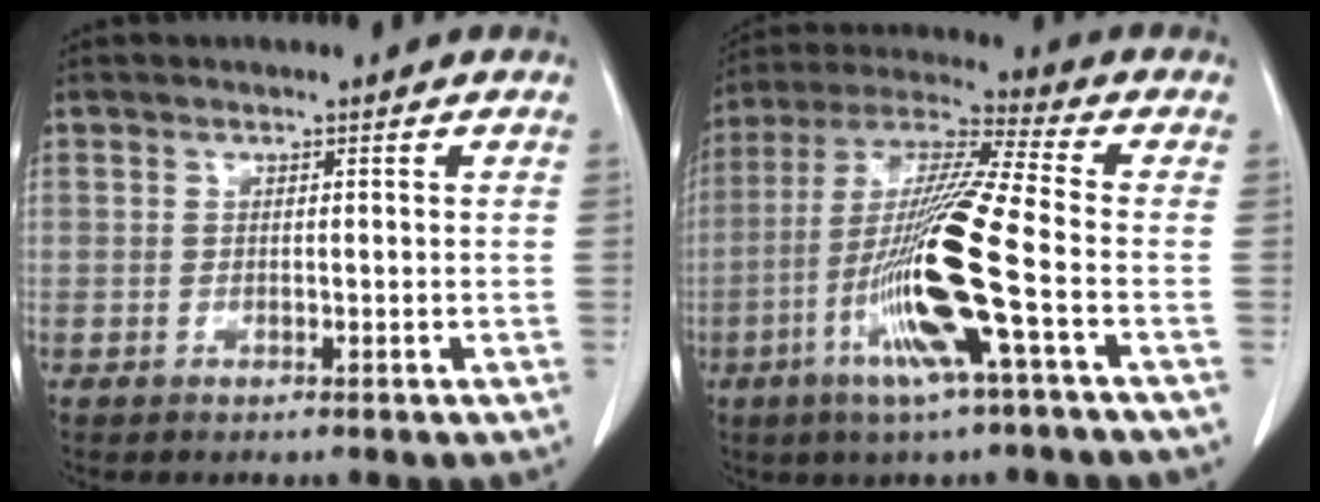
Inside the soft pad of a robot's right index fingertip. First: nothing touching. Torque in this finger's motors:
{"motor_torque": [2.14, 0.00, 0.51, 0.21]}